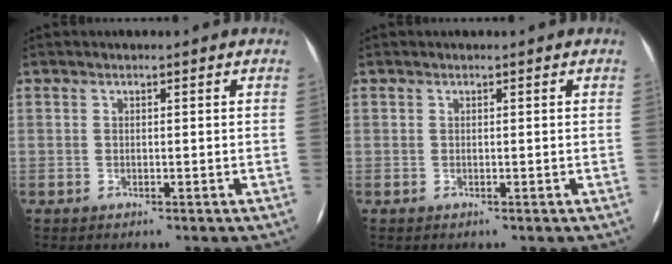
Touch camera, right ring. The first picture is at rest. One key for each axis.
{"total": 0.0}